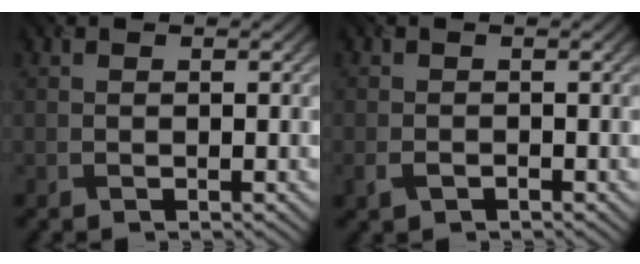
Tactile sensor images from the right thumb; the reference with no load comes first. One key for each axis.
{"total": 1.5, "fx": -0.8, "fy": 0.9, "fz": 0.8, "tx": -0.019, "ty": -0.004, "tz": -0.017}